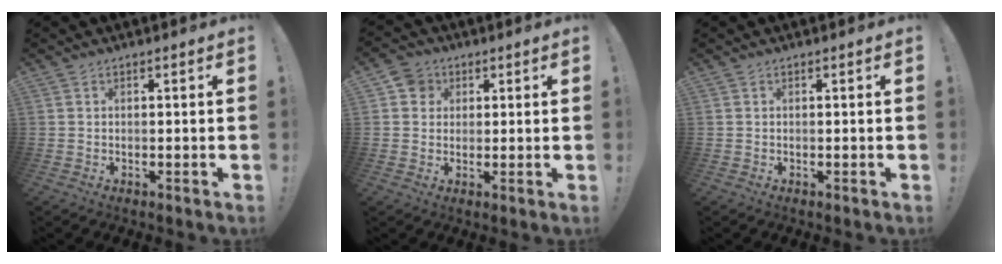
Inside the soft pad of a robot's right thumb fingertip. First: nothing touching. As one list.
[{"total": 5.5, "force": [1.8, 4.9, 1.7], "torque": [-0.022, -0.002, 0.034]}, {"total": 0.0}]